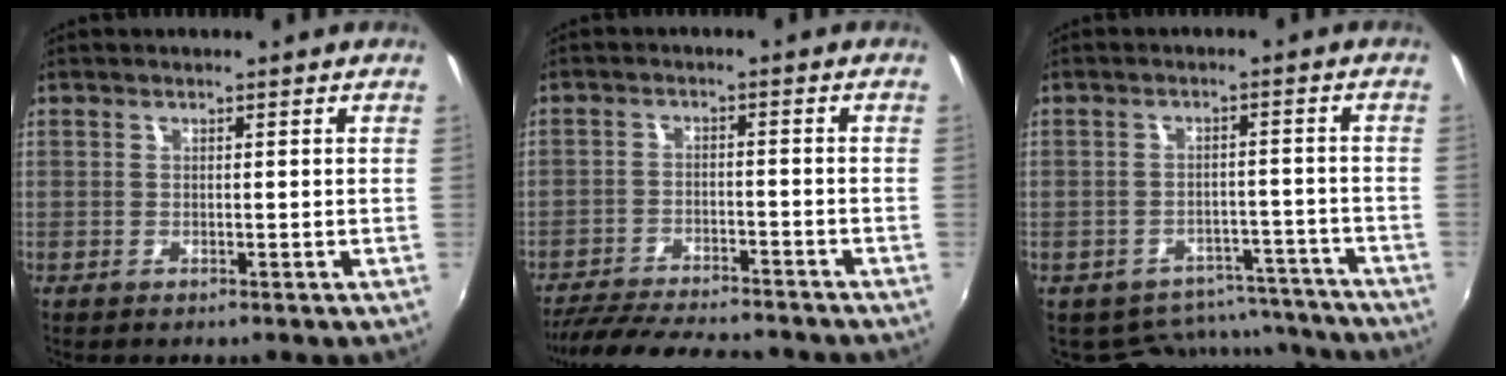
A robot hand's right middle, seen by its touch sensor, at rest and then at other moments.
{"total": 16.0, "force": [-14.1, 3.2, 6.8], "torque": [-0.144, -0.021, -0.217]}
{"total": 12.9, "force": [-11.1, 6.1, 2.6], "torque": [-0.055, 0.026, -0.125]}